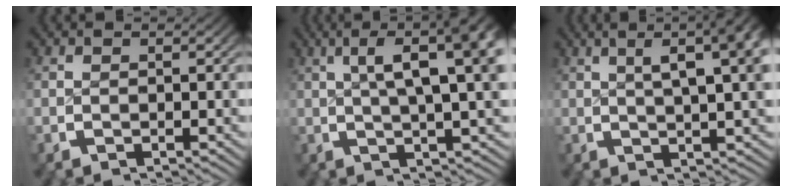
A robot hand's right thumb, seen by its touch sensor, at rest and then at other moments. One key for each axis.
{"total": 11.0, "fx": 4.0, "fy": 4.9, "fz": 9.0, "tx": -0.106, "ty": 0.030, "tz": 0.042}
{"total": 10.2, "fx": 4.3, "fy": 4.3, "fz": 8.2, "tx": -0.083, "ty": 0.040, "tz": 0.047}